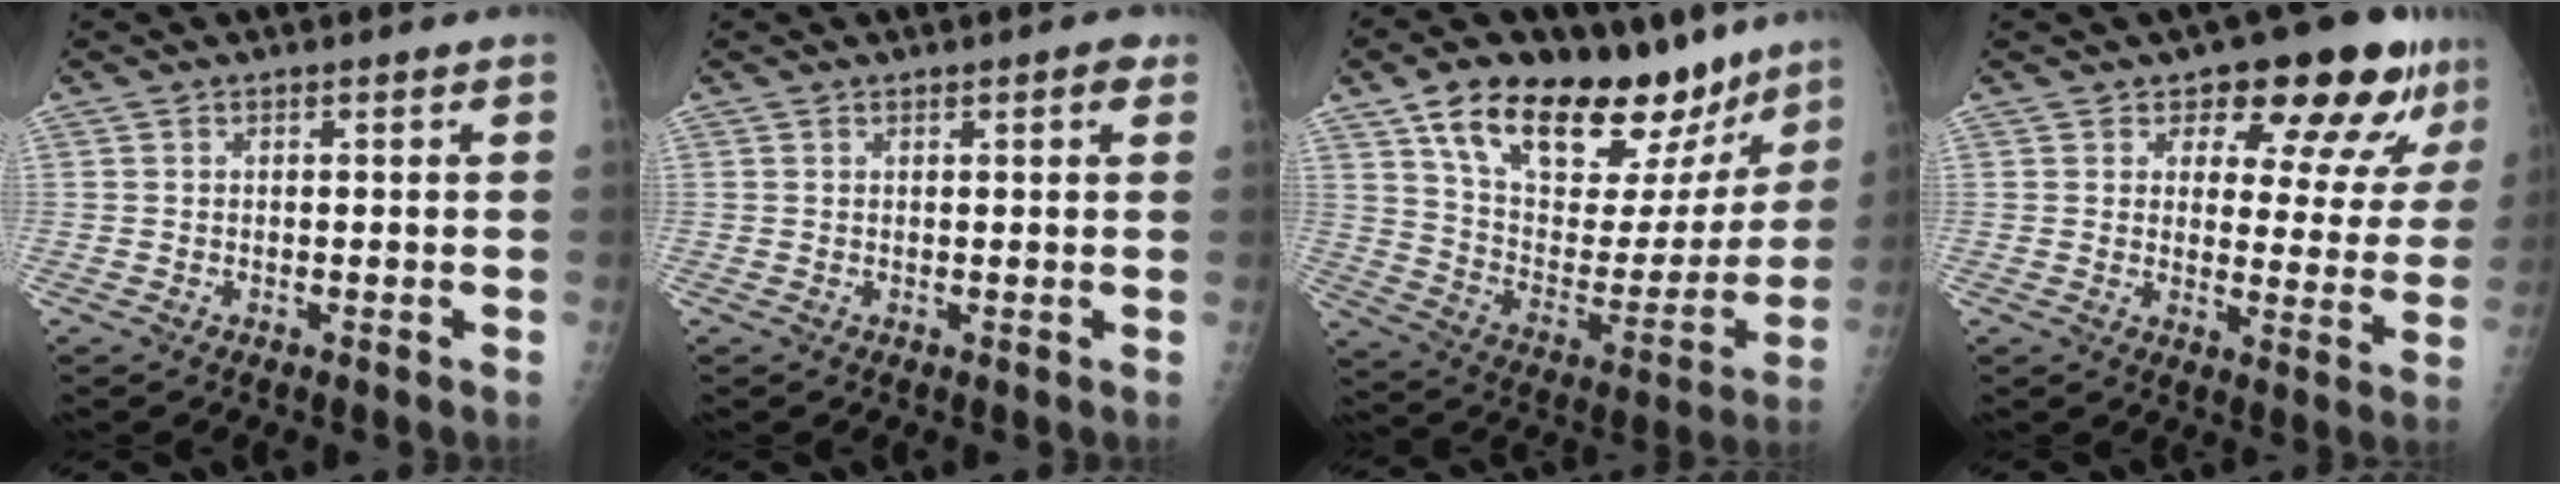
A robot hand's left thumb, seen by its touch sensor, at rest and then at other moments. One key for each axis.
{"total": 1.9, "fx": 1.0, "fy": 0.6, "fz": 1.5, "tx": -0.014, "ty": -0.001, "tz": 0.010}
{"total": 29.1, "fx": 18.8, "fy": 13.5, "fz": 17.7, "tx": -0.230, "ty": -0.047, "tz": 0.302}
{"total": 14.5, "fx": 9.3, "fy": 6.7, "fz": 8.9, "tx": -0.060, "ty": -0.047, "tz": 0.115}